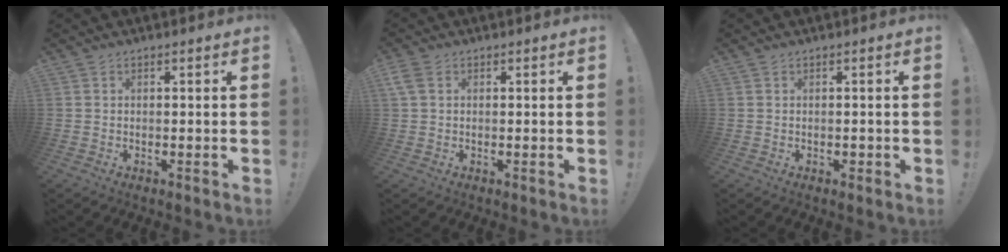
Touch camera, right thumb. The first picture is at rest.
{"total": 3.4, "force": [1.4, 2.1, 2.3], "torque": [-0.049, 0.007, 0.030]}
{"total": 0.8, "force": [-0.3, 0.6, 0.4], "torque": [-0.005, 0.002, -0.006]}